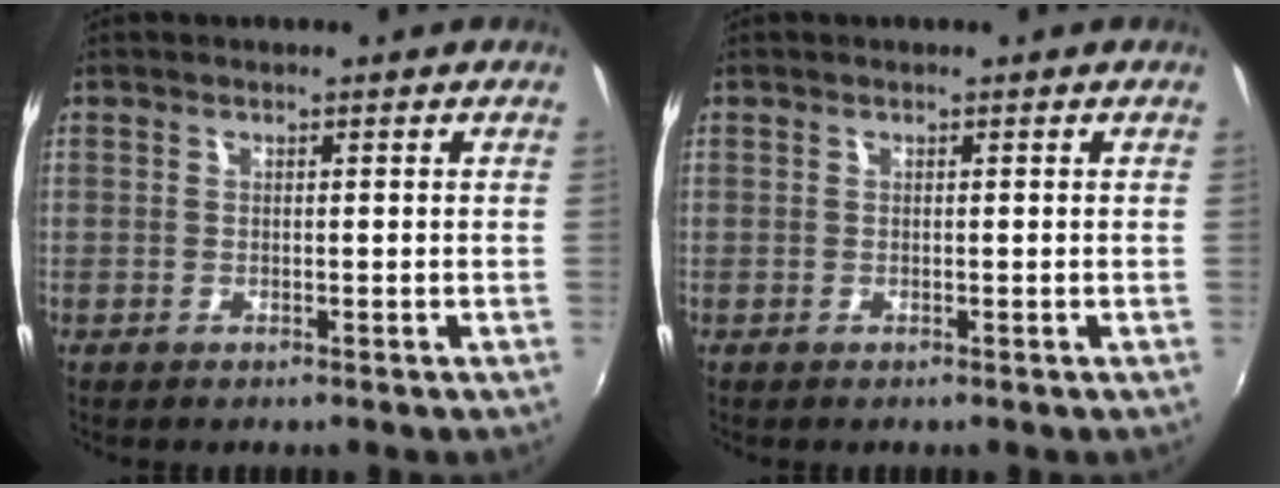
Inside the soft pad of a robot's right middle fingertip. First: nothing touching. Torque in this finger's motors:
{"motor_torque": [0.24, -0.17, 0.06, 0.02]}